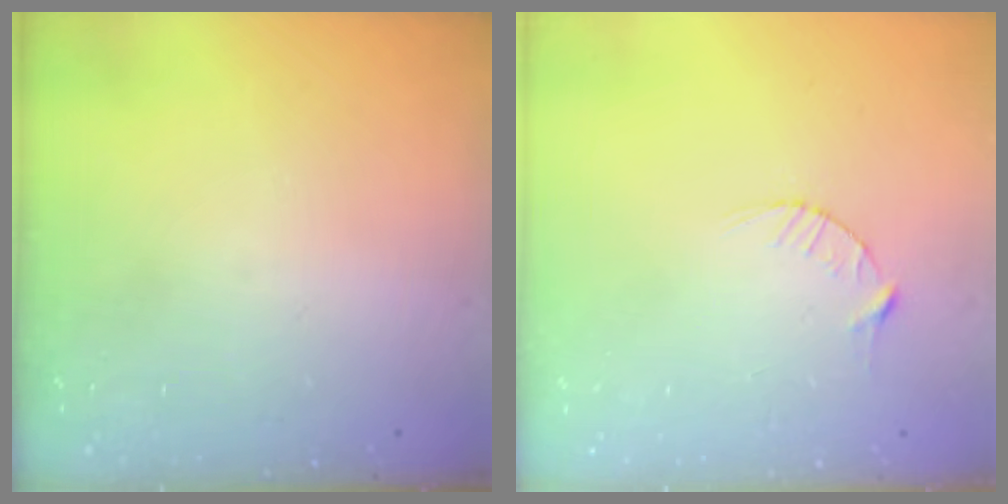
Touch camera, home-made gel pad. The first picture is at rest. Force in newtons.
{"total": 2.9, "press": 2.9, "slide": 0.4}